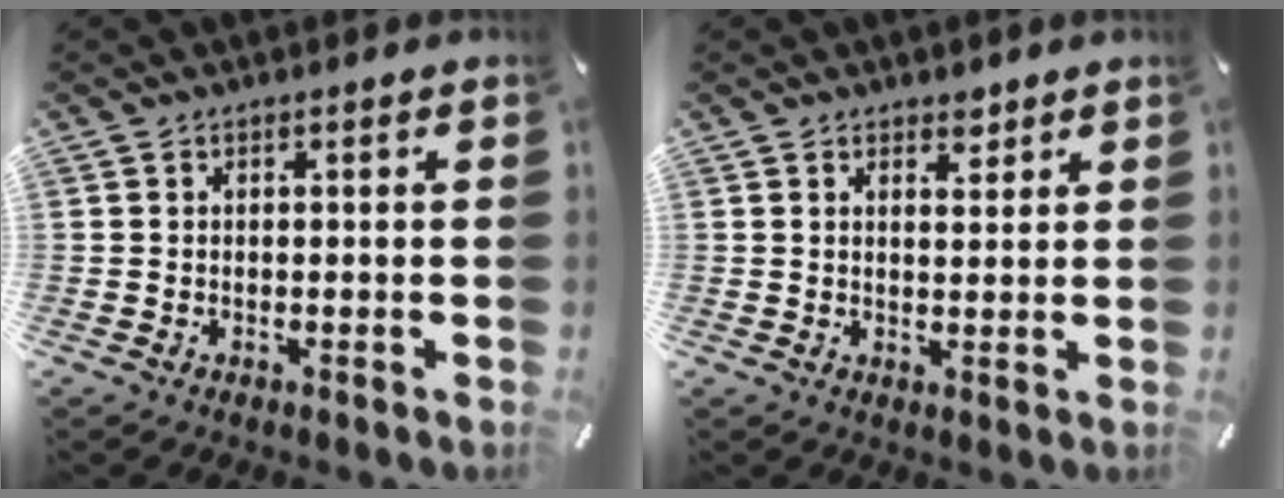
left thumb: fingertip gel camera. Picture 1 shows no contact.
{"total": 2.9, "force": [2.2, 1.7, 0.9], "torque": [0.003, -0.013, 0.036]}